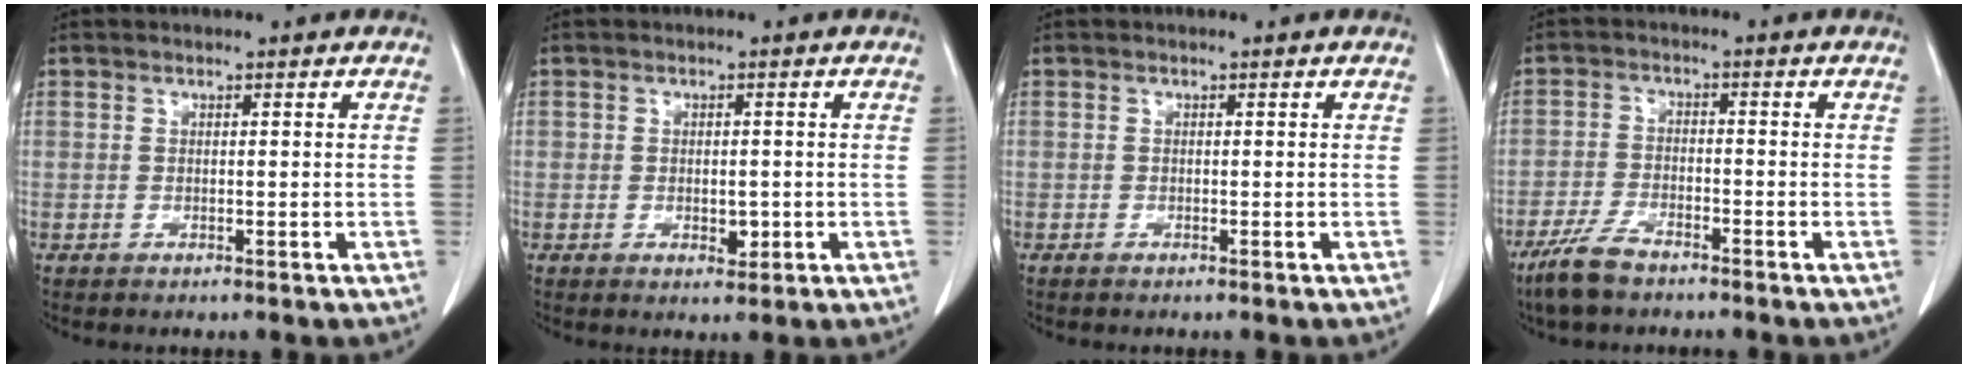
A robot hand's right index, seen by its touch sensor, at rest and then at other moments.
{"total": 2.5, "force": [-0.6, 1.5, 1.9], "torque": [-0.024, 0.000, -0.004]}
{"total": 0.0}
{"total": 5.8, "force": [-4.5, 1.8, 3.2], "torque": [-0.075, -0.007, -0.083]}